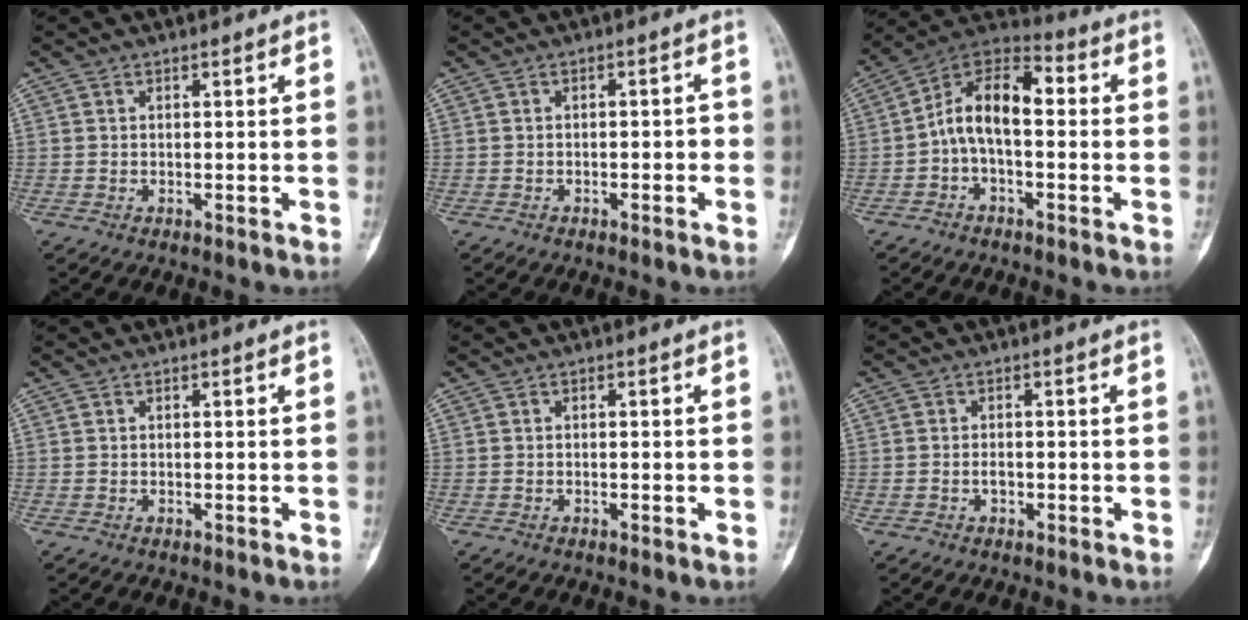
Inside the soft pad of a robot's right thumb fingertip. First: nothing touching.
{"total": 2.1, "force": [-0.6, 1.0, 1.7], "torque": [-0.019, 0.009, -0.010]}
{"total": 11.5, "force": [-0.4, 6.1, 9.7], "torque": [-0.156, 0.047, -0.021]}
{"total": 0.0}
{"total": 0.6, "force": [-0.2, 0.2, 0.5], "torque": [-0.009, -0.001, -0.002]}
{"total": 1.4, "force": [-0.5, 1.1, 0.8], "torque": [-0.011, 0.005, -0.009]}